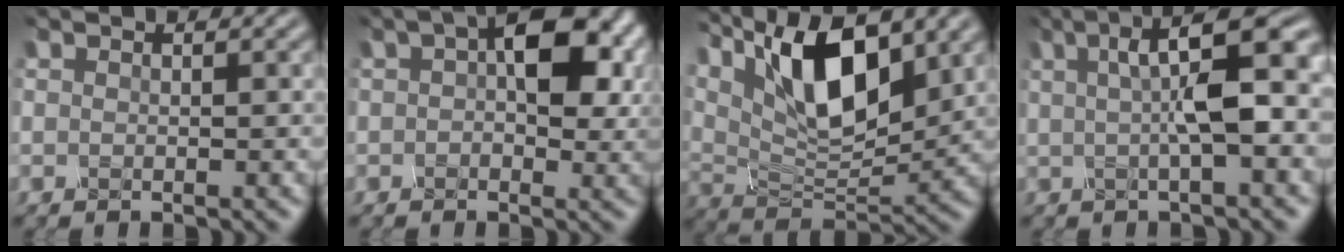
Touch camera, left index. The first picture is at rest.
{"total": 8.7, "force": [2.0, 4.9, 6.9], "torque": [-0.097, 0.012, 0.020]}
{"total": 11.5, "force": [4.9, 5.0, 9.1], "torque": [-0.150, 0.004, 0.083]}
{"total": 7.5, "force": [1.0, 2.1, 7.1], "torque": [-0.107, 0.017, 0.011]}